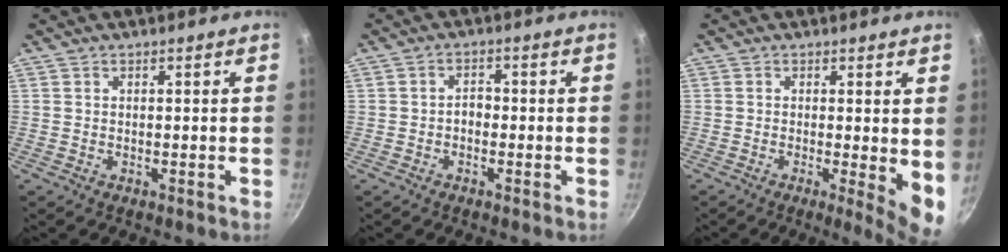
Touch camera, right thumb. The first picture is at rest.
{"total": 2.2, "force": [-0.8, 1.5, 1.4], "torque": [-0.011, 0.013, -0.015]}
{"total": 6.7, "force": [0.0, 1.5, 6.6], "torque": [-0.082, -0.022, 0.000]}